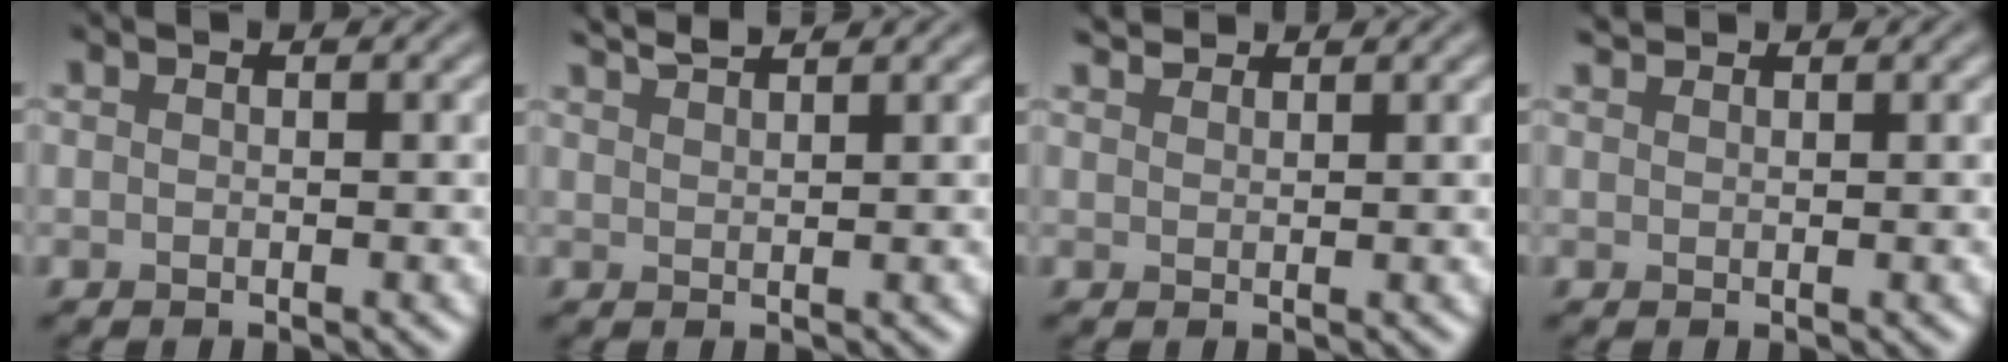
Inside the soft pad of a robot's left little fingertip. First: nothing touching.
{"total": 2.6, "force": [2.4, 0.4, 1.1], "torque": [-0.006, 0.009, 0.035]}
{"total": 1.8, "force": [1.7, 0.3, 0.3], "torque": [-0.006, 0.007, 0.033]}
{"total": 1.1, "force": [1.1, 0.2, 0.1], "torque": [-0.004, 0.004, 0.024]}